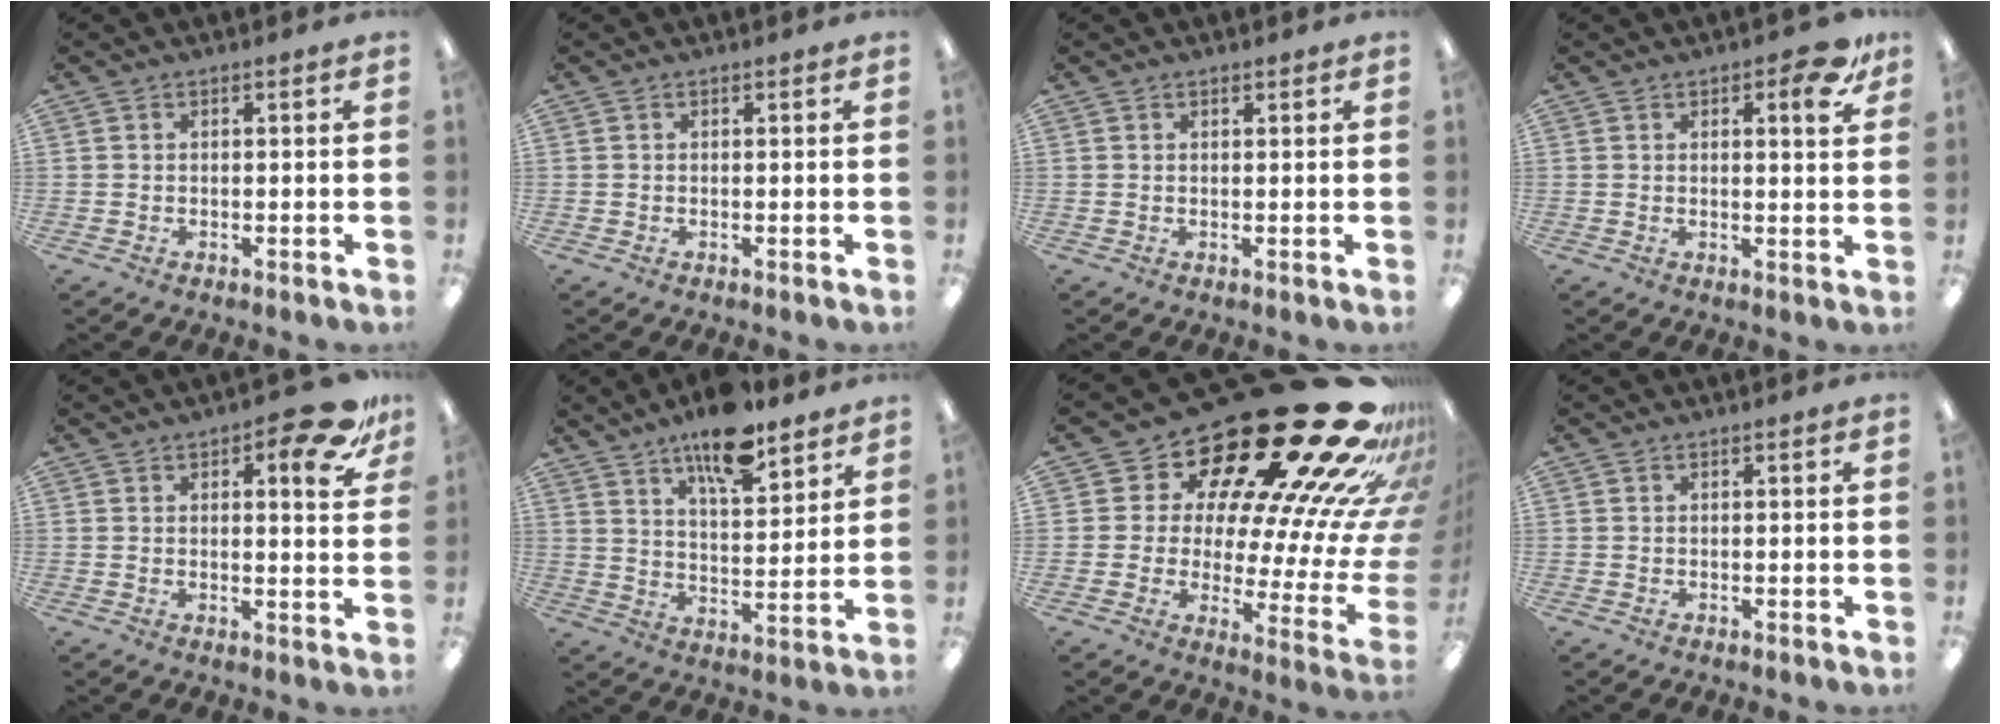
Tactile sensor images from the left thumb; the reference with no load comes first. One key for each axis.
{"total": 0.0}
{"total": 0.6, "fx": 0.5, "fy": 0.2, "fz": 0.2, "tx": 0.002, "ty": -0.003, "tz": 0.008}
{"total": 6.1, "fx": 3.4, "fy": 2.2, "fz": 4.5, "tx": -0.049, "ty": -0.014, "tz": 0.050}
{"total": 11.3, "fx": 6.5, "fy": 4.0, "fz": 8.4, "tx": -0.098, "ty": -0.032, "tz": 0.101}
{"total": 13.5, "fx": 10.0, "fy": 4.6, "fz": 7.8, "tx": -0.111, "ty": -0.057, "tz": 0.167}
{"total": 30.9, "fx": 20.2, "fy": 11.6, "fz": 20.3, "tx": -0.256, "ty": -0.197, "tz": 0.367}
{"total": 0.0}